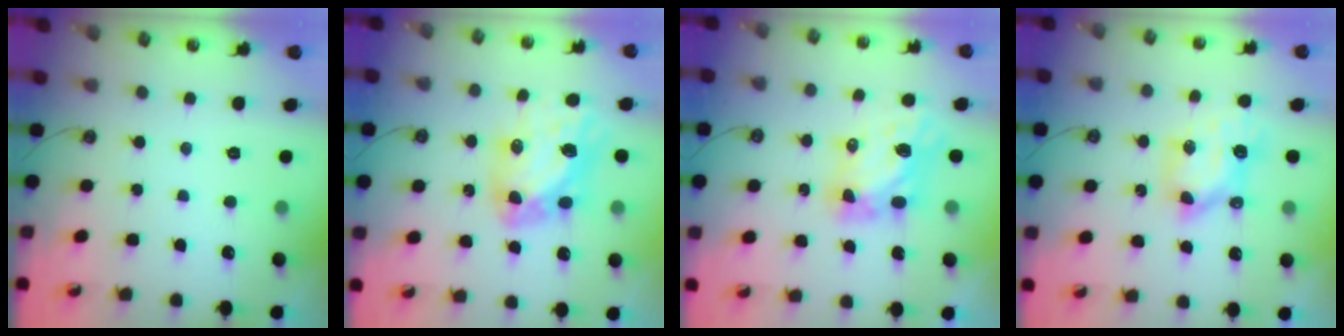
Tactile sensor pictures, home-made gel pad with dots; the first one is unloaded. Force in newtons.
{"total": 12.8, "press": 12.7, "slide": 1.4}
{"total": 6.7, "press": 6.7, "slide": 0.4}
{"total": 6.4, "press": 6.4, "slide": 0.5}